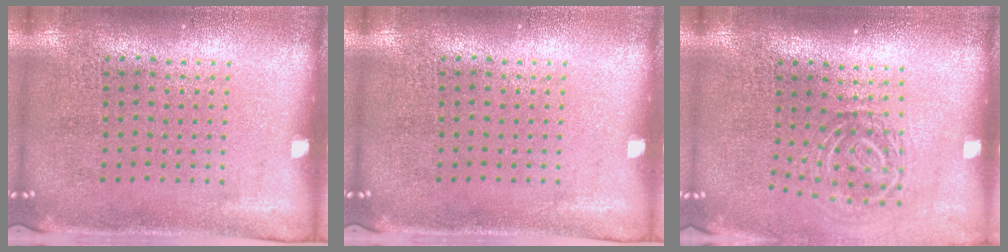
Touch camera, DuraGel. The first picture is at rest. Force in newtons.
{"total": 0.0}
{"total": 2.0, "press": 1.3, "slide": 1.5}